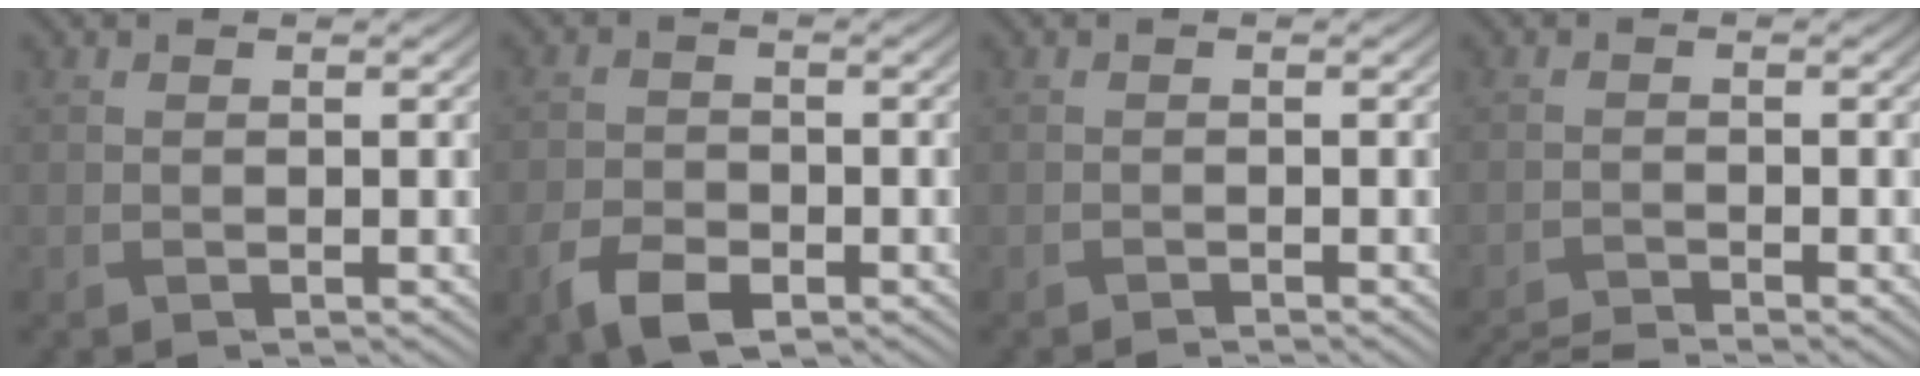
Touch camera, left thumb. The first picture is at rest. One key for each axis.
{"total": 5.1, "fx": -2.7, "fy": 3.0, "fz": 3.0, "tx": -0.068, "ty": -0.012, "tz": -0.055}
{"total": 0.5, "fx": -0.5, "fy": -0.2, "fz": 0.1, "tx": 0.000, "ty": 0.004, "tz": -0.012}
{"total": 3.5, "fx": -3.2, "fy": 0.1, "fz": 1.5, "tx": -0.029, "ty": -0.001, "tz": -0.068}